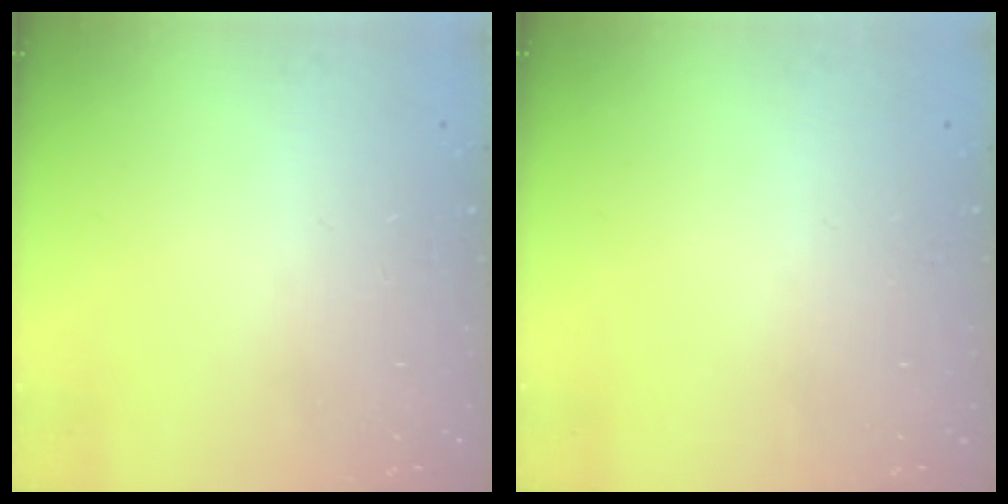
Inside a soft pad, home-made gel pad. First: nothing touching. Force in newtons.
{"total": 0.0}